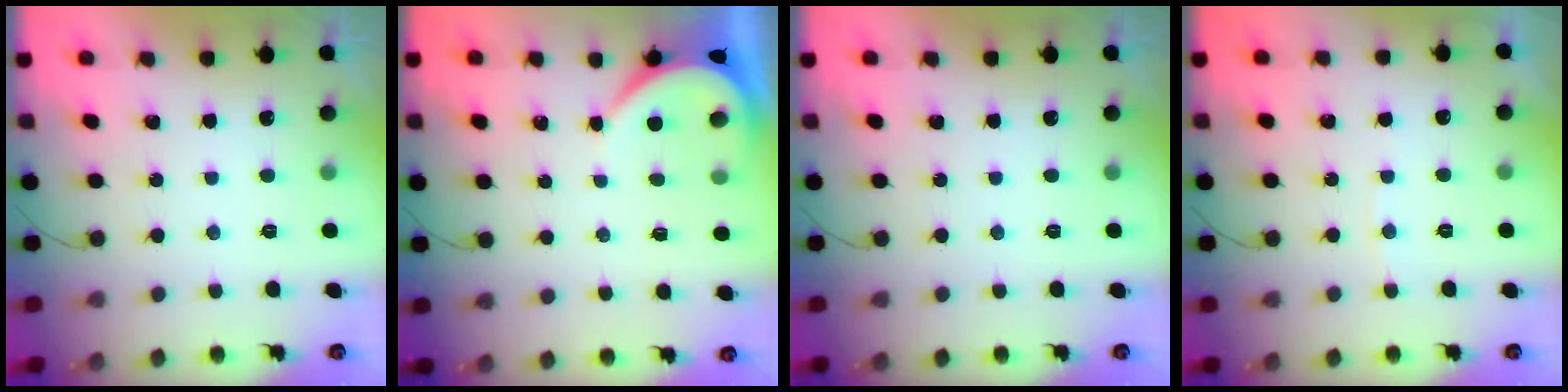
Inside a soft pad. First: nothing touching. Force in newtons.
{"total": 3.9, "press": 3.9, "slide": 0.5}
{"total": 0.0}
{"total": 2.5, "press": 2.5, "slide": 0.3}